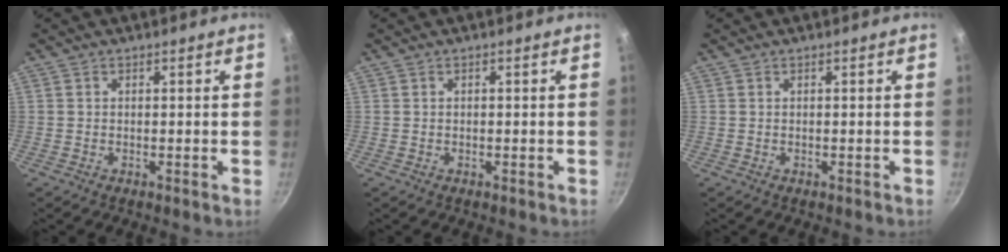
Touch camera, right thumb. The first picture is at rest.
{"total": 0.0}
{"total": 0.0}